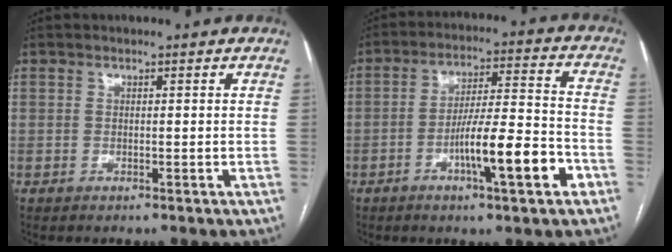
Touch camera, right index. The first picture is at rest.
{"total": 12.4, "force": [-5.1, 0.9, 11.2], "torque": [-0.182, 0.005, -0.080]}